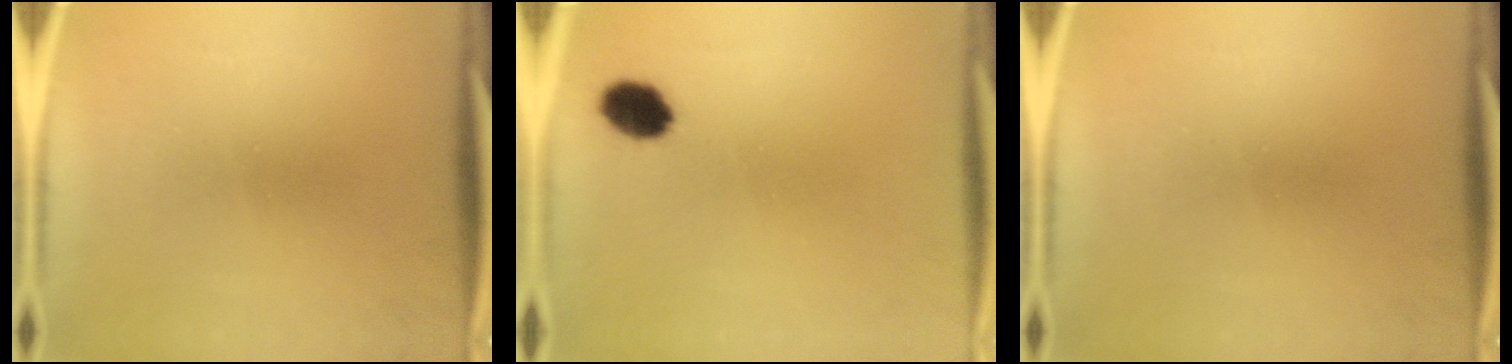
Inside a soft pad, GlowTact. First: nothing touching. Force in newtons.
{"total": 4.1}
{"total": 0.0}